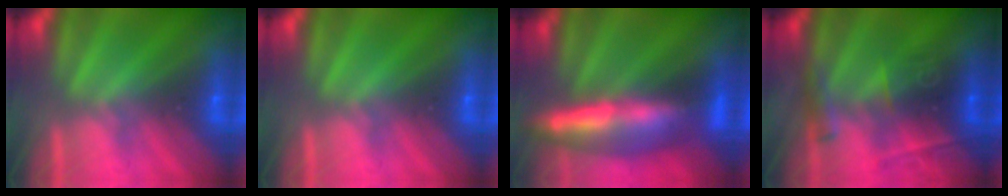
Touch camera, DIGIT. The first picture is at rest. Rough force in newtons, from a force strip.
{"total": 0.0}
{"total": 7.9}
{"total": 2.9}